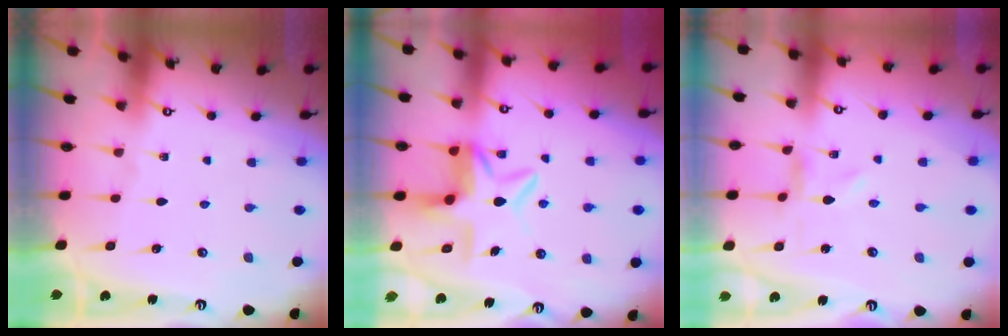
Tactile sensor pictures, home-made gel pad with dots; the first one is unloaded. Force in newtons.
{"total": 7.2, "press": 7.1, "slide": 1.3}
{"total": 0.0}